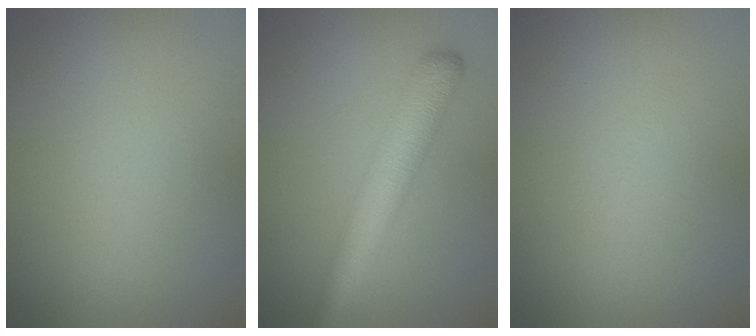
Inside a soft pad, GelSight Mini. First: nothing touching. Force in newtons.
{"total": 5.5, "press": 5.5, "slide": 0.1}
{"total": 0.0}